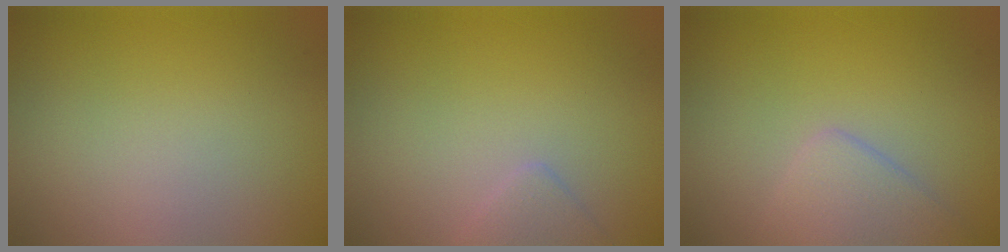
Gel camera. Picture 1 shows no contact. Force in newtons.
{"total": 1.3, "press": 1.3, "slide": 0.0}
{"total": 2.7, "press": 2.7, "slide": 0.0}